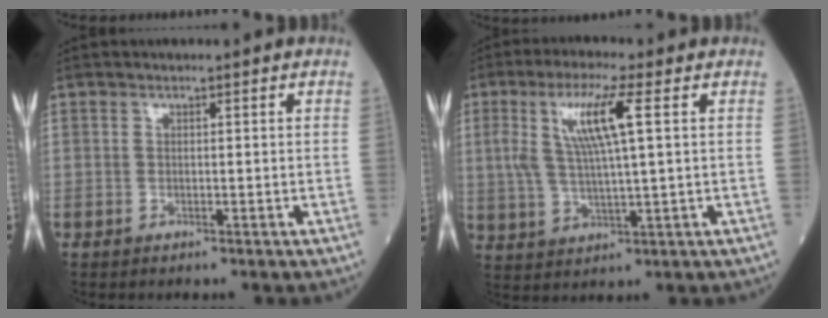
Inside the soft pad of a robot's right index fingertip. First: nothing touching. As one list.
[{"total": 9.2, "force": [2.7, 0.6, 8.8], "torque": [-0.188, 0.008, 0.052]}]